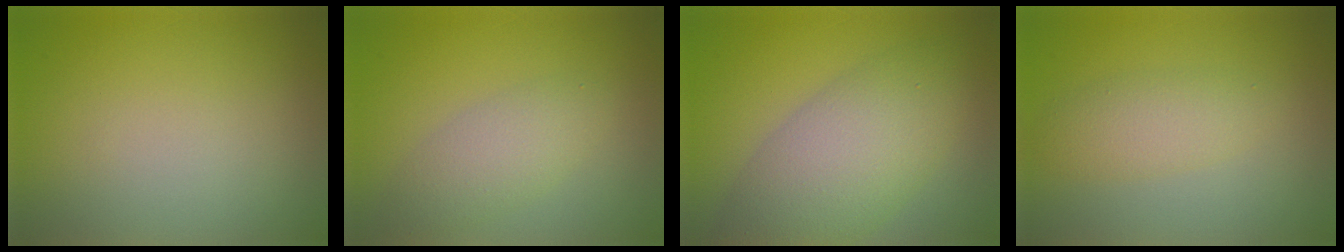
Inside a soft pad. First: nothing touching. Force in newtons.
{"total": 2.9, "press": 2.9, "slide": 0.1}
{"total": 7.1, "press": 7.1, "slide": 0.3}
{"total": 2.6, "press": 2.6, "slide": 0.1}